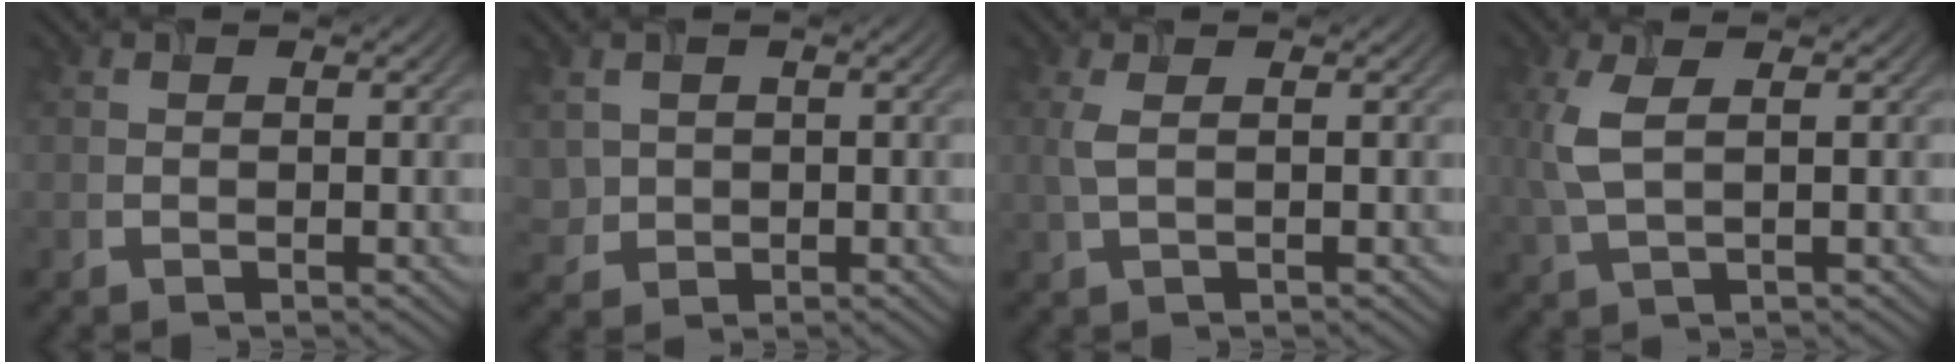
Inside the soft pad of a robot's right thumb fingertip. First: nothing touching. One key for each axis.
{"total": 2.1, "fx": 0.5, "fy": 2.0, "fz": 0.5, "tx": -0.020, "ty": -0.007, "tz": 0.011}
{"total": 2.0, "fx": 0.3, "fy": 0.5, "fz": 2.0, "tx": -0.050, "ty": 0.006, "tz": 0.007}
{"total": 4.6, "fx": 0.9, "fy": 1.6, "fz": 4.2, "tx": -0.112, "ty": 0.005, "tz": 0.018}